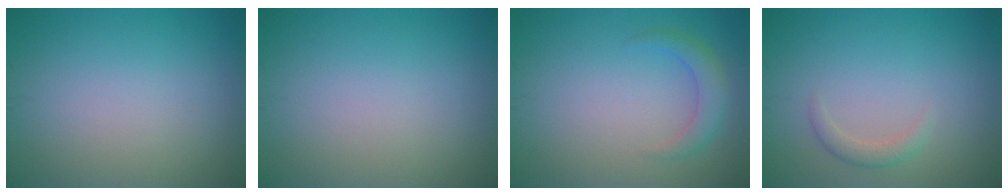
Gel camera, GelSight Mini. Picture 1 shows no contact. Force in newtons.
{"total": 0.0}
{"total": 2.2, "press": 2.2, "slide": 0.1}
{"total": 1.4, "press": 1.4, "slide": 0.1}